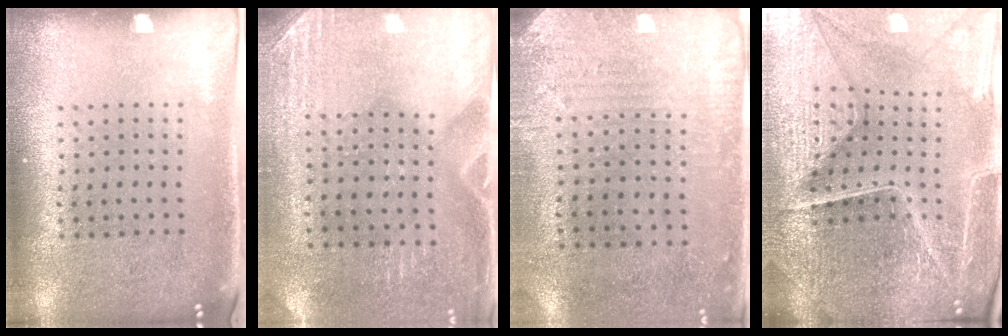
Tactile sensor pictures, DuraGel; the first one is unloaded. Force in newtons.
{"total": 2.8, "press": 2.5, "slide": 1.2}
{"total": 2.8, "press": 2.3, "slide": 1.7}
{"total": 5.1, "press": 4.9, "slide": 1.4}